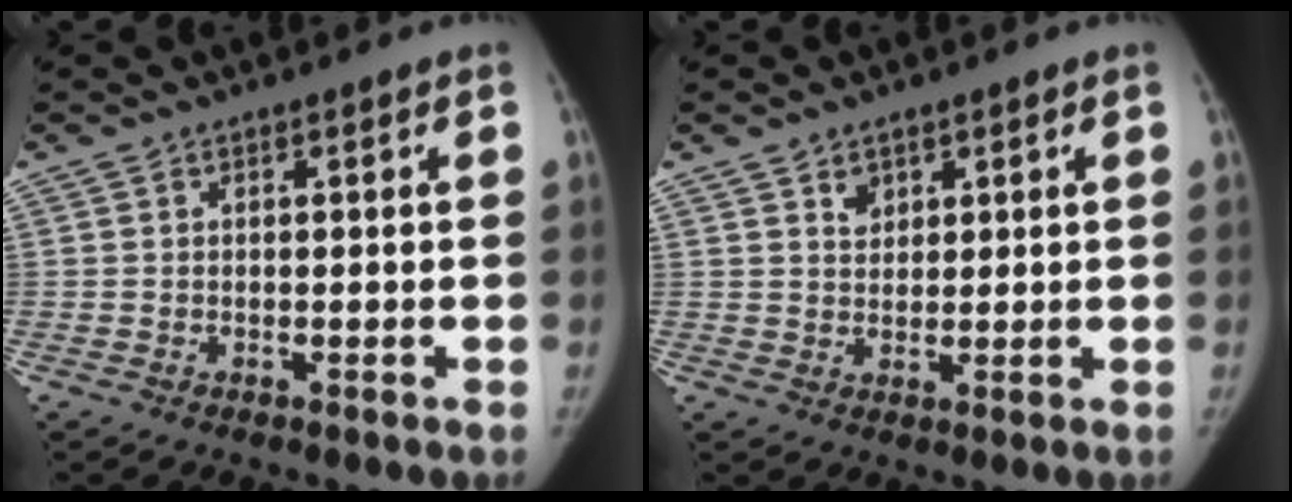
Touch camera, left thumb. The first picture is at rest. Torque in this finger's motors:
{"motor_torque": [-0.12, 0.02, -0.05, -0.08, -0.01]}